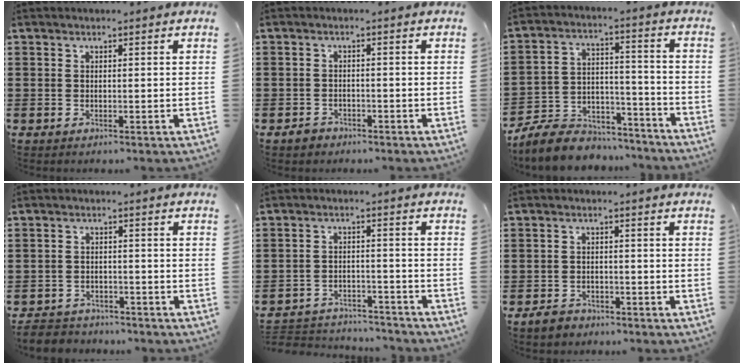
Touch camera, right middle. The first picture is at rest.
{"total": 1.7, "force": [-1.4, 1.0, 0.2], "torque": [-0.007, 0.003, -0.031]}
{"total": 8.8, "force": [-8.2, 2.6, 1.5], "torque": [-0.040, 0.022, -0.164]}
{"total": 3.2, "force": [-3.1, 0.8, -0.2], "torque": [-0.003, 0.002, -0.067]}
{"total": 3.9, "force": [-3.8, 0.8, -0.2], "torque": [-0.005, 0.004, -0.082]}
{"total": 2.4, "force": [-2.1, 1.1, 0.1], "torque": [-0.010, 0.005, -0.046]}